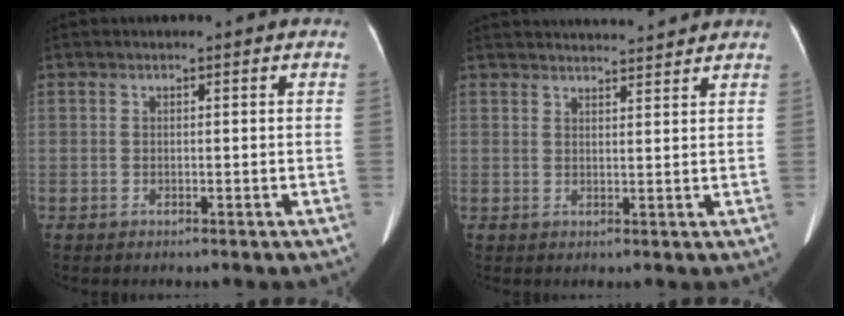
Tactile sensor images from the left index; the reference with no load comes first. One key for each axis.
{"total": 8.5, "fx": 8.3, "fy": 0.2, "fz": 1.9, "tx": -0.027, "ty": 0.021, "tz": 0.105}